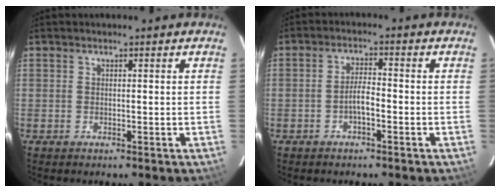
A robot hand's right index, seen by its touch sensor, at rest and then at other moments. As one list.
[{"total": 3.1, "force": [-1.5, 0.8, 2.6], "torque": [-0.052, 0.006, -0.025]}]